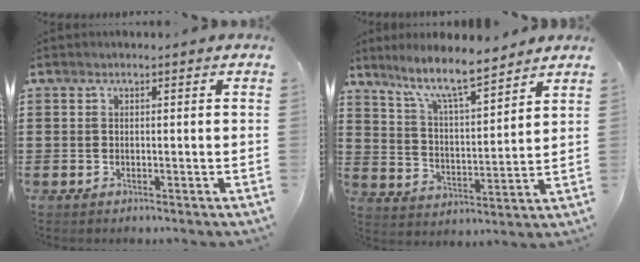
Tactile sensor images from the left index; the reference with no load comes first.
{"total": 8.1, "force": [6.9, 0.8, 4.2], "torque": [-0.104, -0.033, 0.120]}